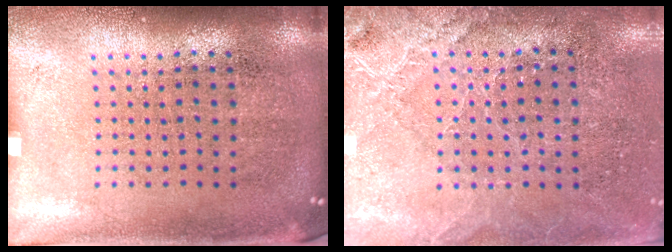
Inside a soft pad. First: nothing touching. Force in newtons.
{"total": 2.7, "press": 2.7, "slide": 0.3}